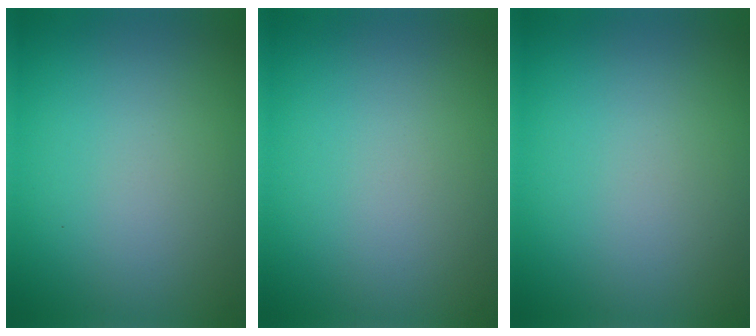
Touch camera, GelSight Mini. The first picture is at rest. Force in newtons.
{"total": 0.0}
{"total": 0.0}